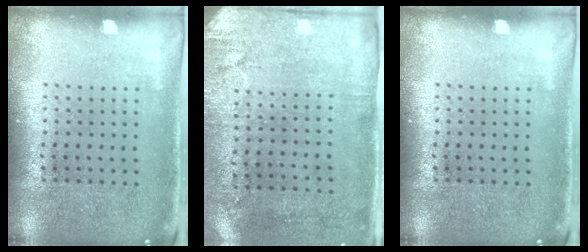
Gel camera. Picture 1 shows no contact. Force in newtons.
{"total": 2.9, "press": 2.3, "slide": 1.7}
{"total": 0.0}